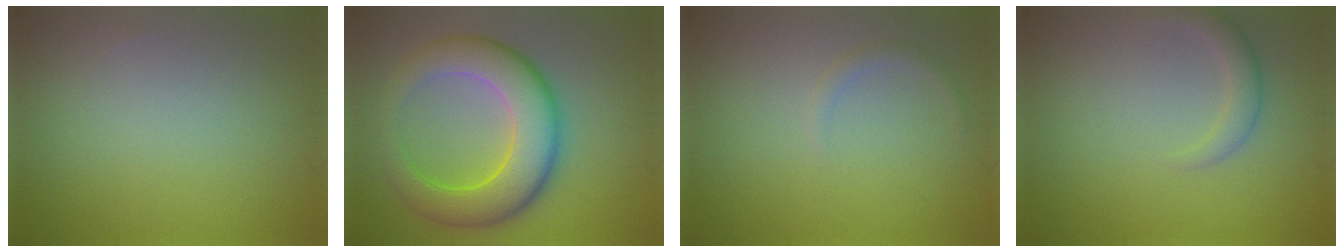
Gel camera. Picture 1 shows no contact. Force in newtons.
{"total": 8.9, "press": 8.9, "slide": 0.1}
{"total": 0.9, "press": 0.9, "slide": 0.0}
{"total": 2.0, "press": 2.0, "slide": 0.1}